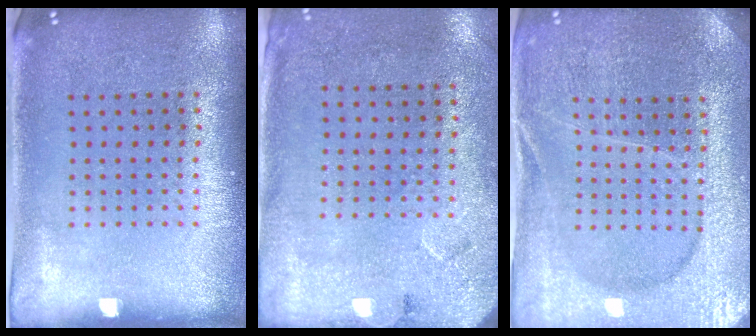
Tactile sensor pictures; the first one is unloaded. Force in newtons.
{"total": 2.7, "press": 2.2, "slide": 1.6}
{"total": 4.1, "press": 3.9, "slide": 1.3}